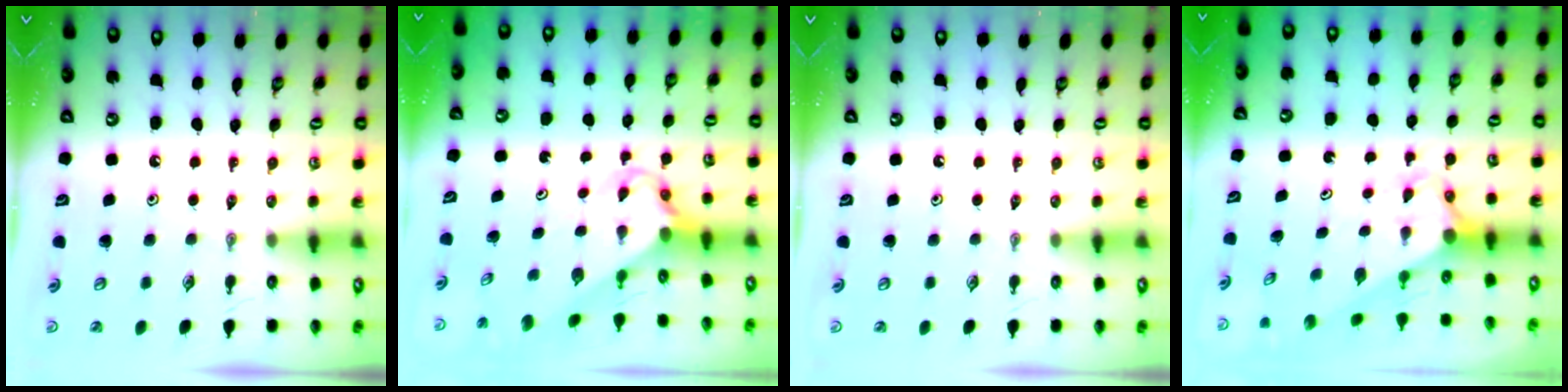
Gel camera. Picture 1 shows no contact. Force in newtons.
{"total": 2.7, "press": 2.7, "slide": 0.2}
{"total": 0.0}
{"total": 2.8, "press": 2.8, "slide": 0.2}